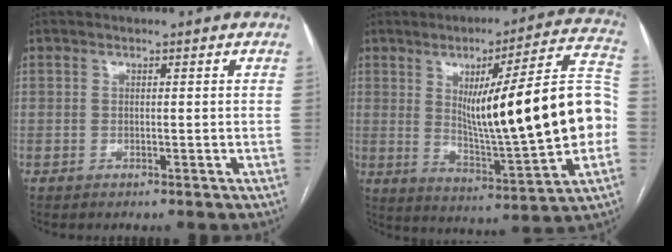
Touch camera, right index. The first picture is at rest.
{"total": 22.4, "force": [0.3, 1.5, 22.3], "torque": [-0.308, 0.015, 0.008]}